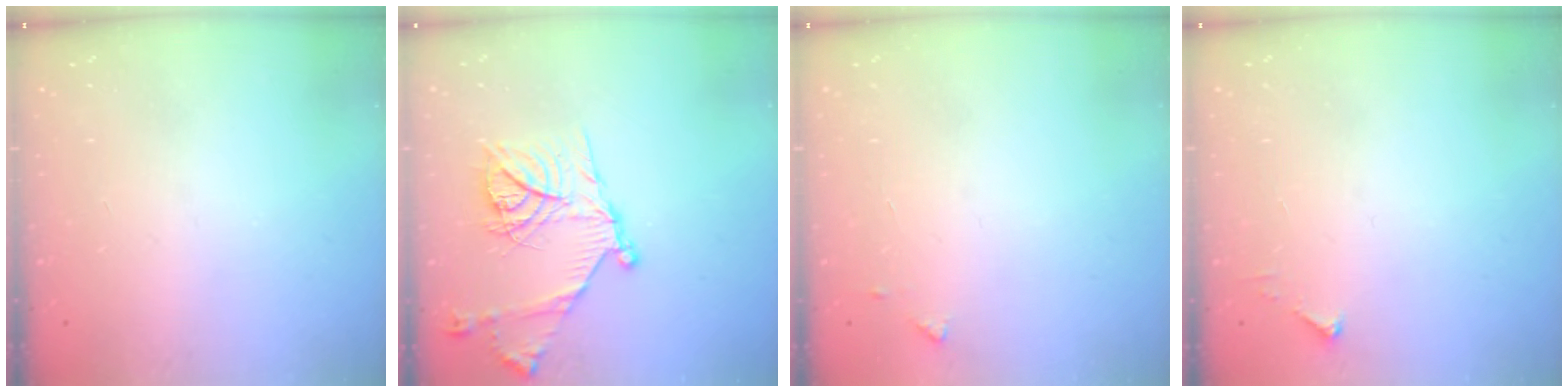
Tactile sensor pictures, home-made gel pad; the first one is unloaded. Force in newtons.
{"total": 18.9, "press": 18.8, "slide": 1.9}
{"total": 4.5, "press": 4.4, "slide": 0.5}
{"total": 2.5, "press": 2.5, "slide": 0.3}